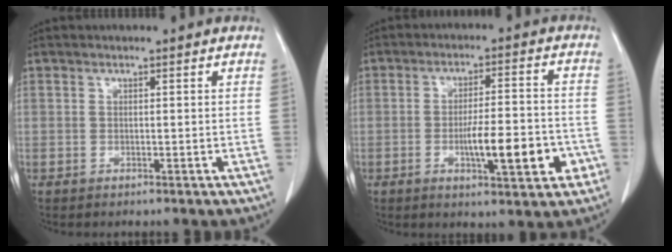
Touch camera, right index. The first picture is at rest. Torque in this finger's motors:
{"motor_torque": [0.58, 0.12, 0.24, 0.09]}